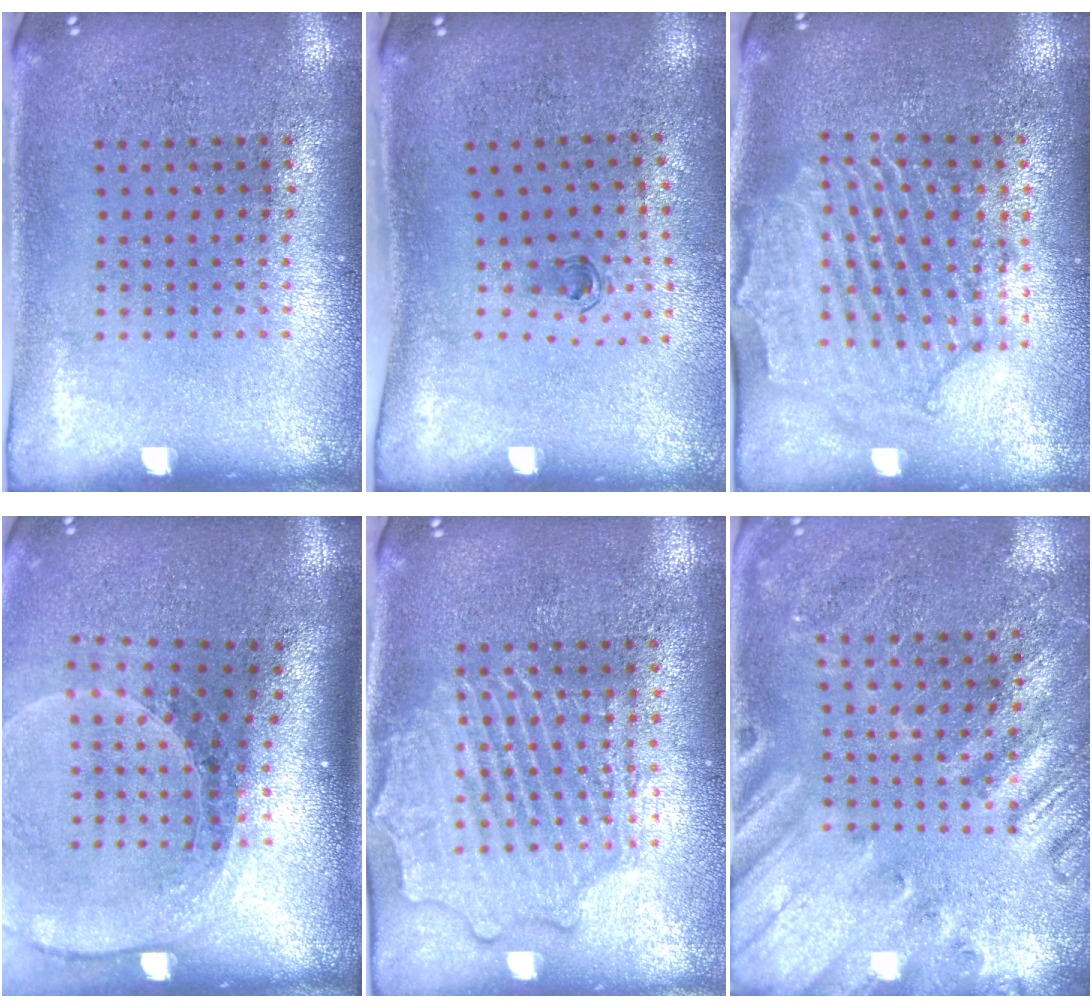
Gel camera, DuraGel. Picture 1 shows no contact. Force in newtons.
{"total": 0.6, "press": 0.4, "slide": 0.5}
{"total": 2.3, "press": 2.1, "slide": 0.7}
{"total": 1.8, "press": 1.6, "slide": 0.7}
{"total": 3.1, "press": 3.1, "slide": 0.3}
{"total": 2.3, "press": 2.2, "slide": 0.6}